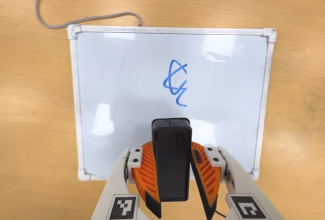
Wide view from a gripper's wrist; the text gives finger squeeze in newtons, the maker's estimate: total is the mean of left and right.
{"total": 9.3, "left": 9.1, "right": 9.4}